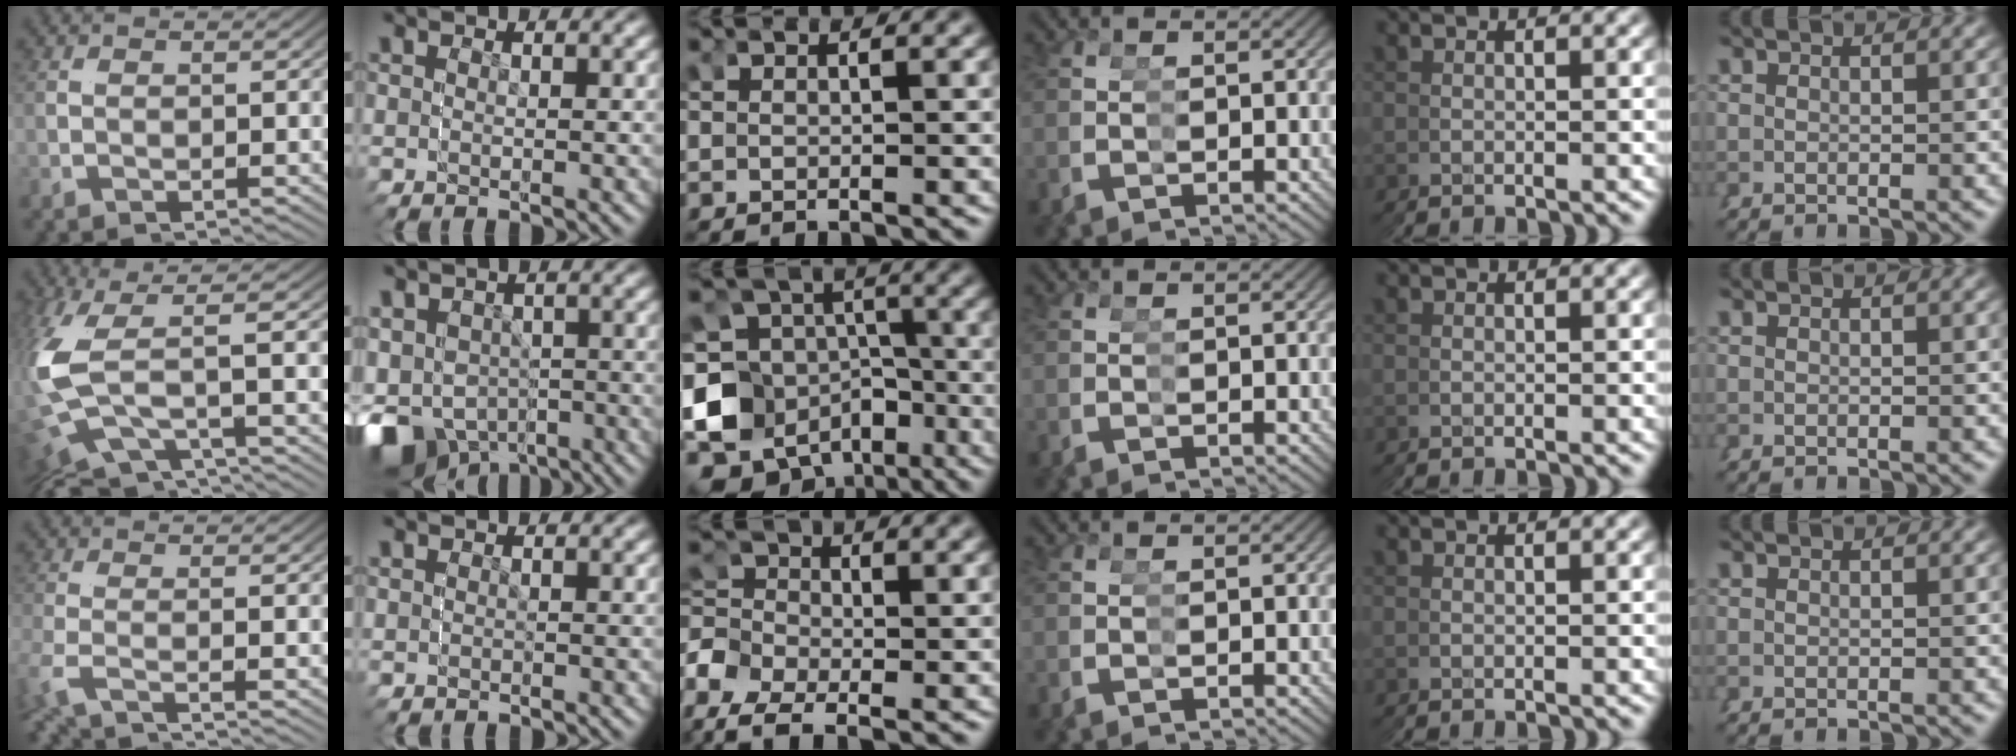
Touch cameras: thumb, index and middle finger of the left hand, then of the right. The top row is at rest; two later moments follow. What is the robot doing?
{"motion": "grasp_and_lifting", "object": "stress ball aka squeeze ball"}